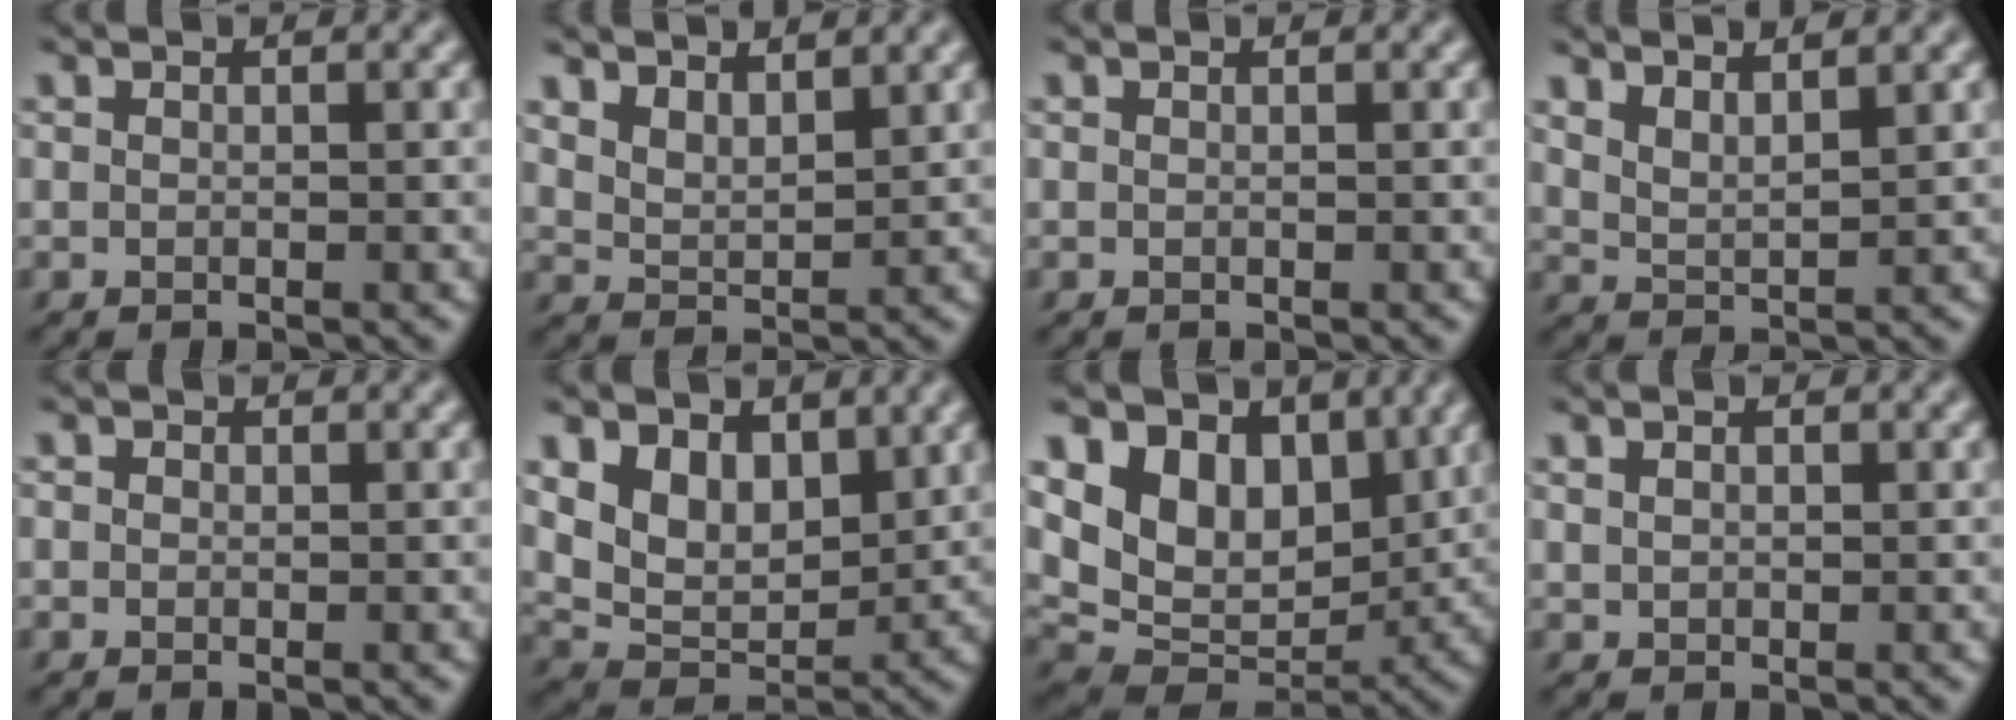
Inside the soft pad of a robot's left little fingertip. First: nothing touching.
{"total": 3.6, "force": [2.8, 1.3, 1.8], "torque": [-0.038, 0.006, 0.051]}
{"total": 0.0}
{"total": 2.6, "force": [2.2, 0.4, 1.3], "torque": [-0.027, 0.002, 0.048]}
{"total": 0.8, "force": [0.2, 0.7, 0.3], "torque": [-0.004, 0.003, -0.005]}
{"total": 5.7, "force": [2.5, 3.6, 3.7], "torque": [-0.078, -0.012, 0.041]}
{"total": 10.5, "force": [4.4, 7.0, 6.5], "torque": [-0.124, 0.005, 0.073]}
{"total": 0.7, "force": [0.3, 0.6, 0.4], "torque": [-0.012, 0.004, 0.006]}